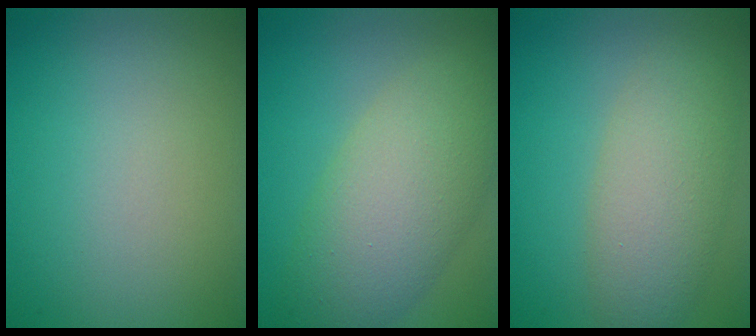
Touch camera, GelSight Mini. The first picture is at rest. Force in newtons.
{"total": 7.5, "press": 7.5, "slide": 0.2}
{"total": 5.1, "press": 5.1, "slide": 0.3}